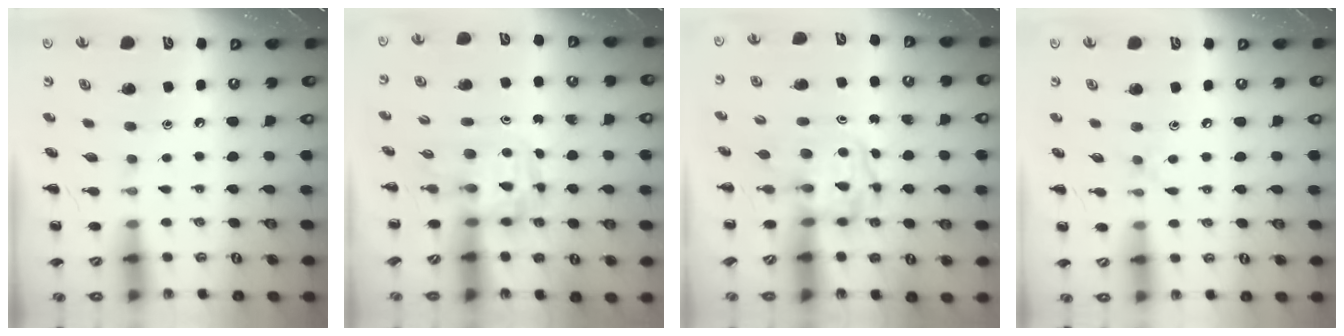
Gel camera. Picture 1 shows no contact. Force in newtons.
{"total": 3.7, "press": 3.7, "slide": 0.6}
{"total": 3.9, "press": 3.9, "slide": 0.6}
{"total": 3.5, "press": 3.2, "slide": 1.5}